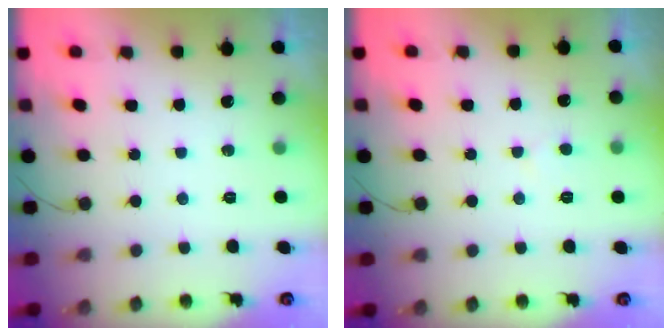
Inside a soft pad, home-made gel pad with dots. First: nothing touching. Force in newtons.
{"total": 2.0, "press": 2.0, "slide": 0.3}